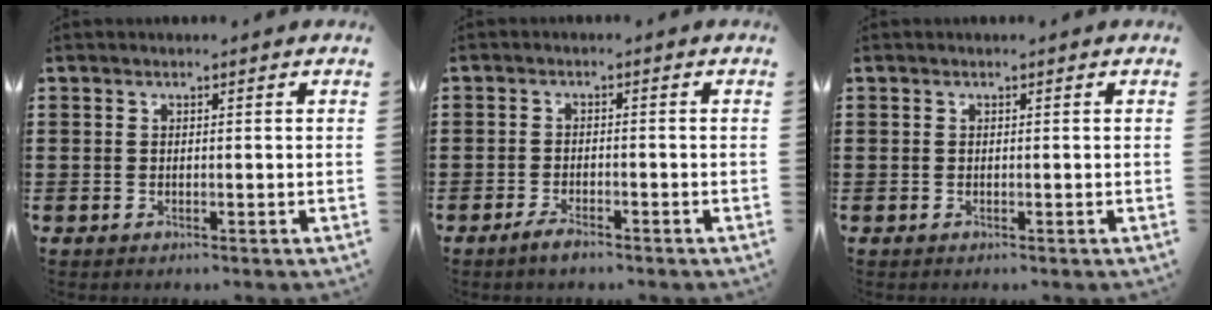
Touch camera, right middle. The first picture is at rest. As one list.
[{"total": 2.1, "force": [-1.7, 0.5, 1.1], "torque": [-0.027, -0.004, -0.035]}, {"total": 0.0}]